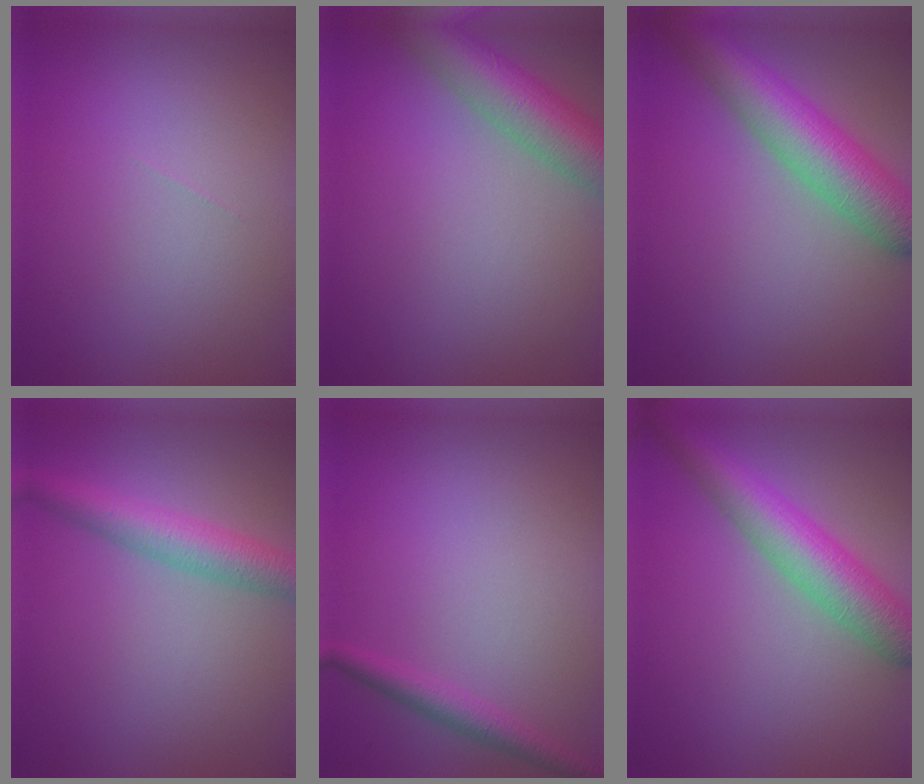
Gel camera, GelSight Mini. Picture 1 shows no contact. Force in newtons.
{"total": 6.9, "press": 6.9, "slide": 0.2}
{"total": 7.5, "press": 7.5, "slide": 0.3}
{"total": 4.4, "press": 4.4, "slide": 0.1}
{"total": 2.0, "press": 2.0, "slide": 0.1}
{"total": 6.3, "press": 6.3, "slide": 0.2}